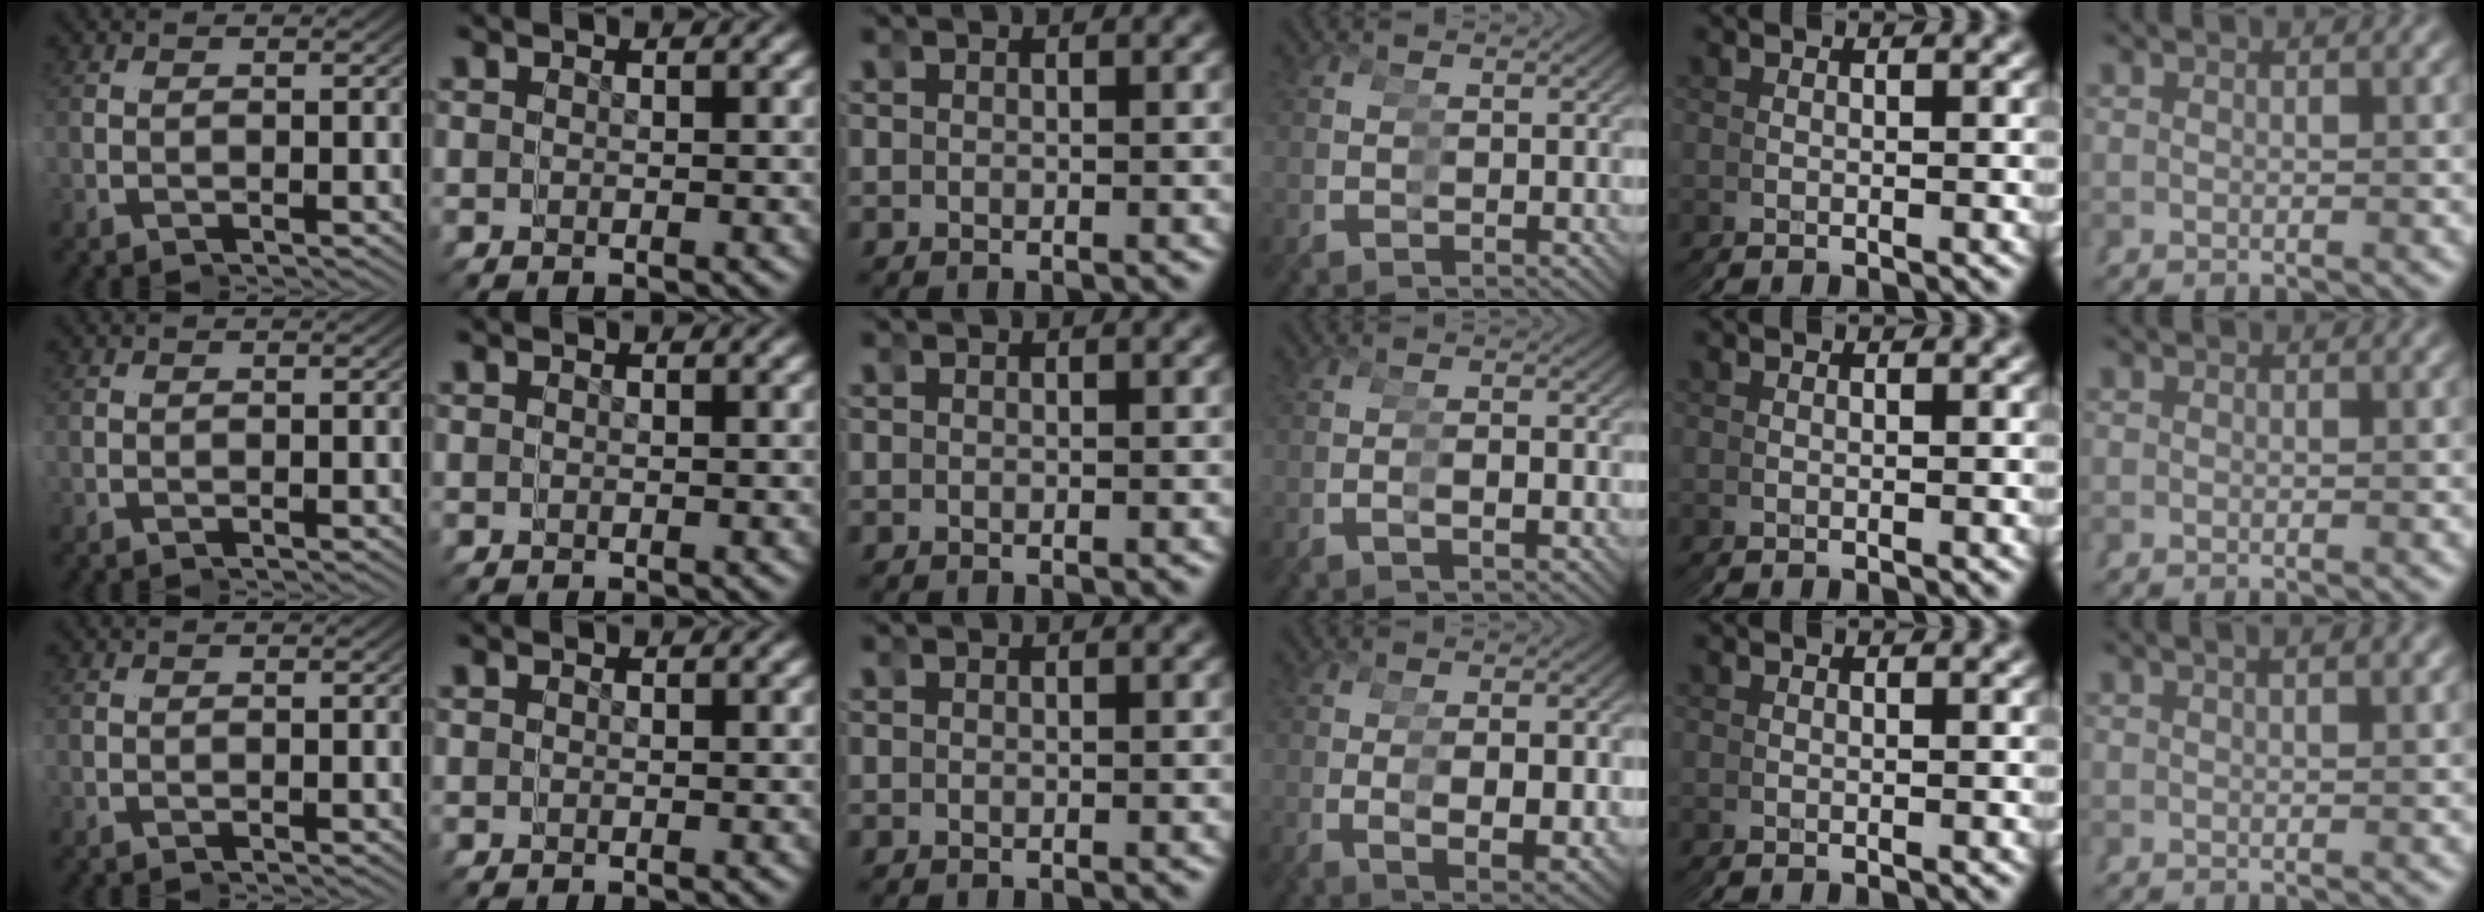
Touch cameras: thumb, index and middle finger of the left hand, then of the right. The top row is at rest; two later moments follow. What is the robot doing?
{"motion": "grasp_and_lifting", "object": "bandage"}